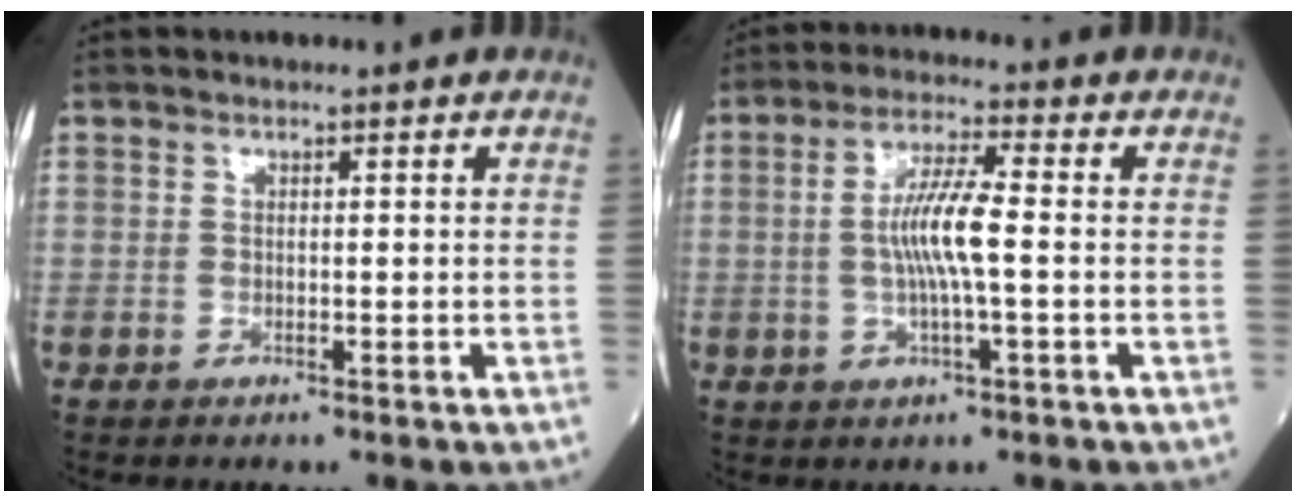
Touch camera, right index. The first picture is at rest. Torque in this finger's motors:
{"motor_torque": [1.24, -0.06, 0.60, 0.17]}